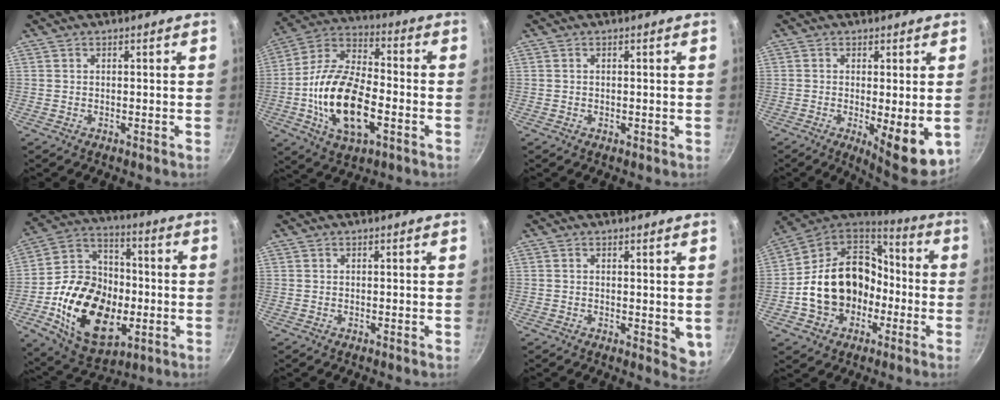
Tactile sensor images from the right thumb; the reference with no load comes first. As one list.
[{"total": 19.5, "force": [-4.8, 9.8, 16.2], "torque": [-0.298, 0.027, -0.097]}, {"total": 0.0}, {"total": 9.2, "force": [-1.5, 2.4, 8.8], "torque": [-0.112, -0.014, -0.010]}, {"total": 24.1, "force": [-5.3, 16.3, 16.9], "torque": [-0.268, 0.028, -0.088]}, {"total": 0.0}, {"total": 4.2, "force": [0.8, 2.0, 3.6], "torque": [-0.037, -0.009, 0.012]}, {"total": 20.1, "force": [-3.6, 16.0, 11.6], "torque": [-0.180, 0.062, -0.055]}]